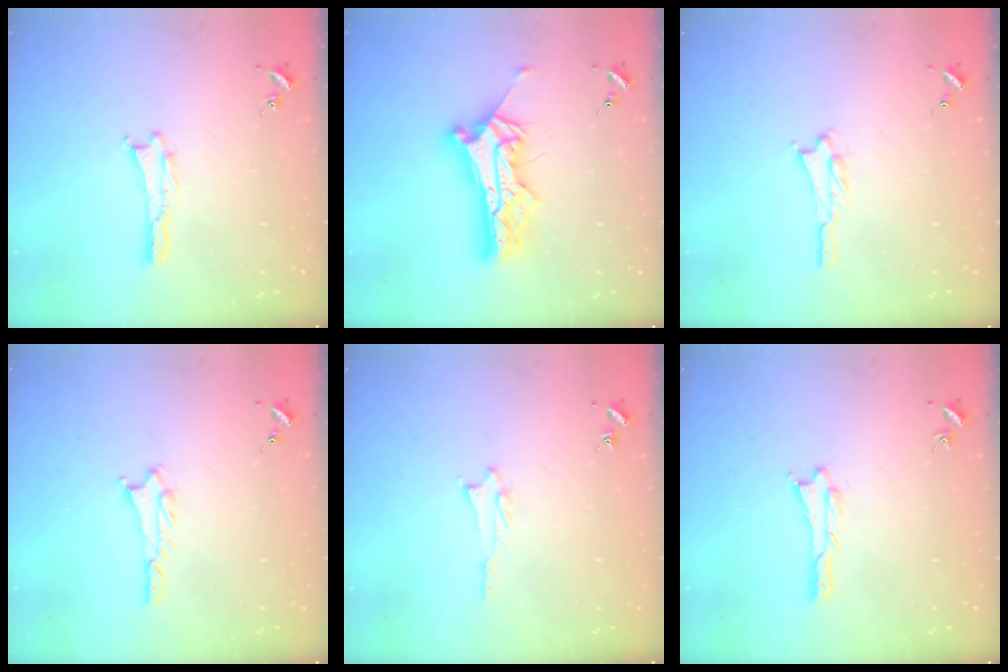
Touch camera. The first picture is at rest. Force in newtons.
{"total": 10.8, "press": 10.8, "slide": 0.9}
{"total": 1.1, "press": 1.1, "slide": 0.2}
{"total": 1.8, "press": 1.8, "slide": 0.2}
{"total": 1.2, "press": 1.2, "slide": 0.1}
{"total": 0.6, "press": 0.6, "slide": 0.1}